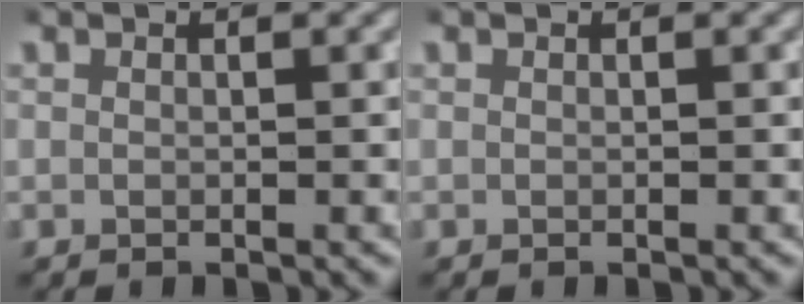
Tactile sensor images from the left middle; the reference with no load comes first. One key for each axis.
{"total": 0.0}